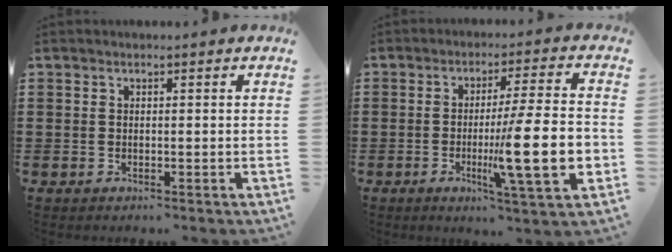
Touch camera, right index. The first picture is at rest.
{"total": 15.0, "force": [-2.7, 2.0, 14.7], "torque": [-0.238, -0.019, -0.048]}